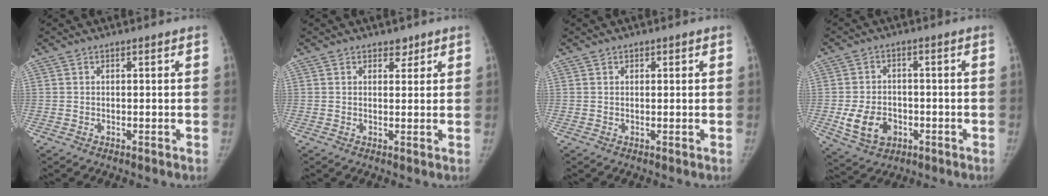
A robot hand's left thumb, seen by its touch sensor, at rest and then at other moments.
{"total": 1.9, "force": [1.4, 1.3, 0.4], "torque": [0.011, -0.007, 0.016]}
{"total": 0.8, "force": [0.4, 0.6, 0.2], "torque": [0.007, -0.001, 0.004]}
{"total": 8.7, "force": [-2.5, 6.5, 5.1], "torque": [-0.078, 0.010, -0.035]}